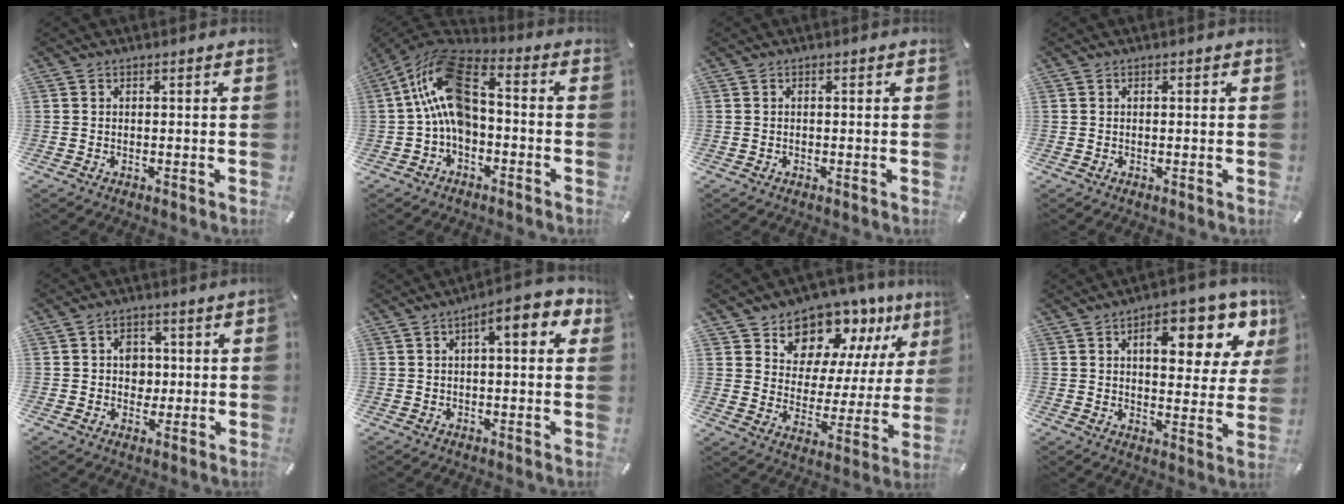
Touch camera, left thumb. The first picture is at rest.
{"total": 14.8, "force": [0.6, 9.0, 11.7], "torque": [-0.251, 0.007, 0.007]}
{"total": 0.0}
{"total": 0.0}
{"total": 4.9, "force": [0.1, 4.3, 2.5], "torque": [-0.029, 0.002, -0.005]}
{"total": 8.1, "force": [3.0, 2.5, 7.1], "torque": [-0.098, -0.016, 0.042]}
{"total": 12.4, "force": [10.3, 6.9, 1.3], "torque": [-0.029, -0.106, 0.187]}
{"total": 14.2, "force": [6.2, 7.0, 10.7], "torque": [-0.132, -0.025, 0.095]}